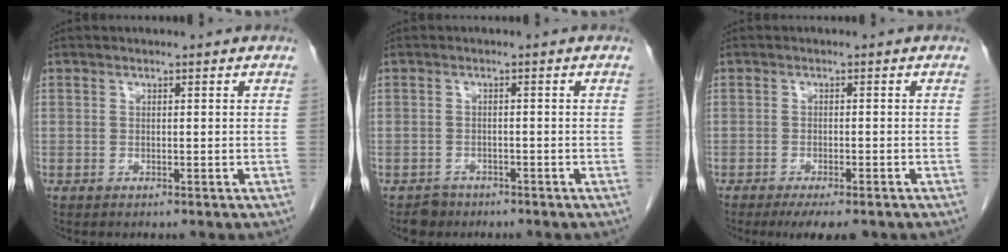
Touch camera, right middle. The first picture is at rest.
{"total": 2.0, "force": [-1.5, 1.3, 0.0], "torque": [-0.006, 0.005, -0.023]}
{"total": 6.0, "force": [-4.5, 1.5, 3.7], "torque": [-0.045, -0.009, -0.063]}